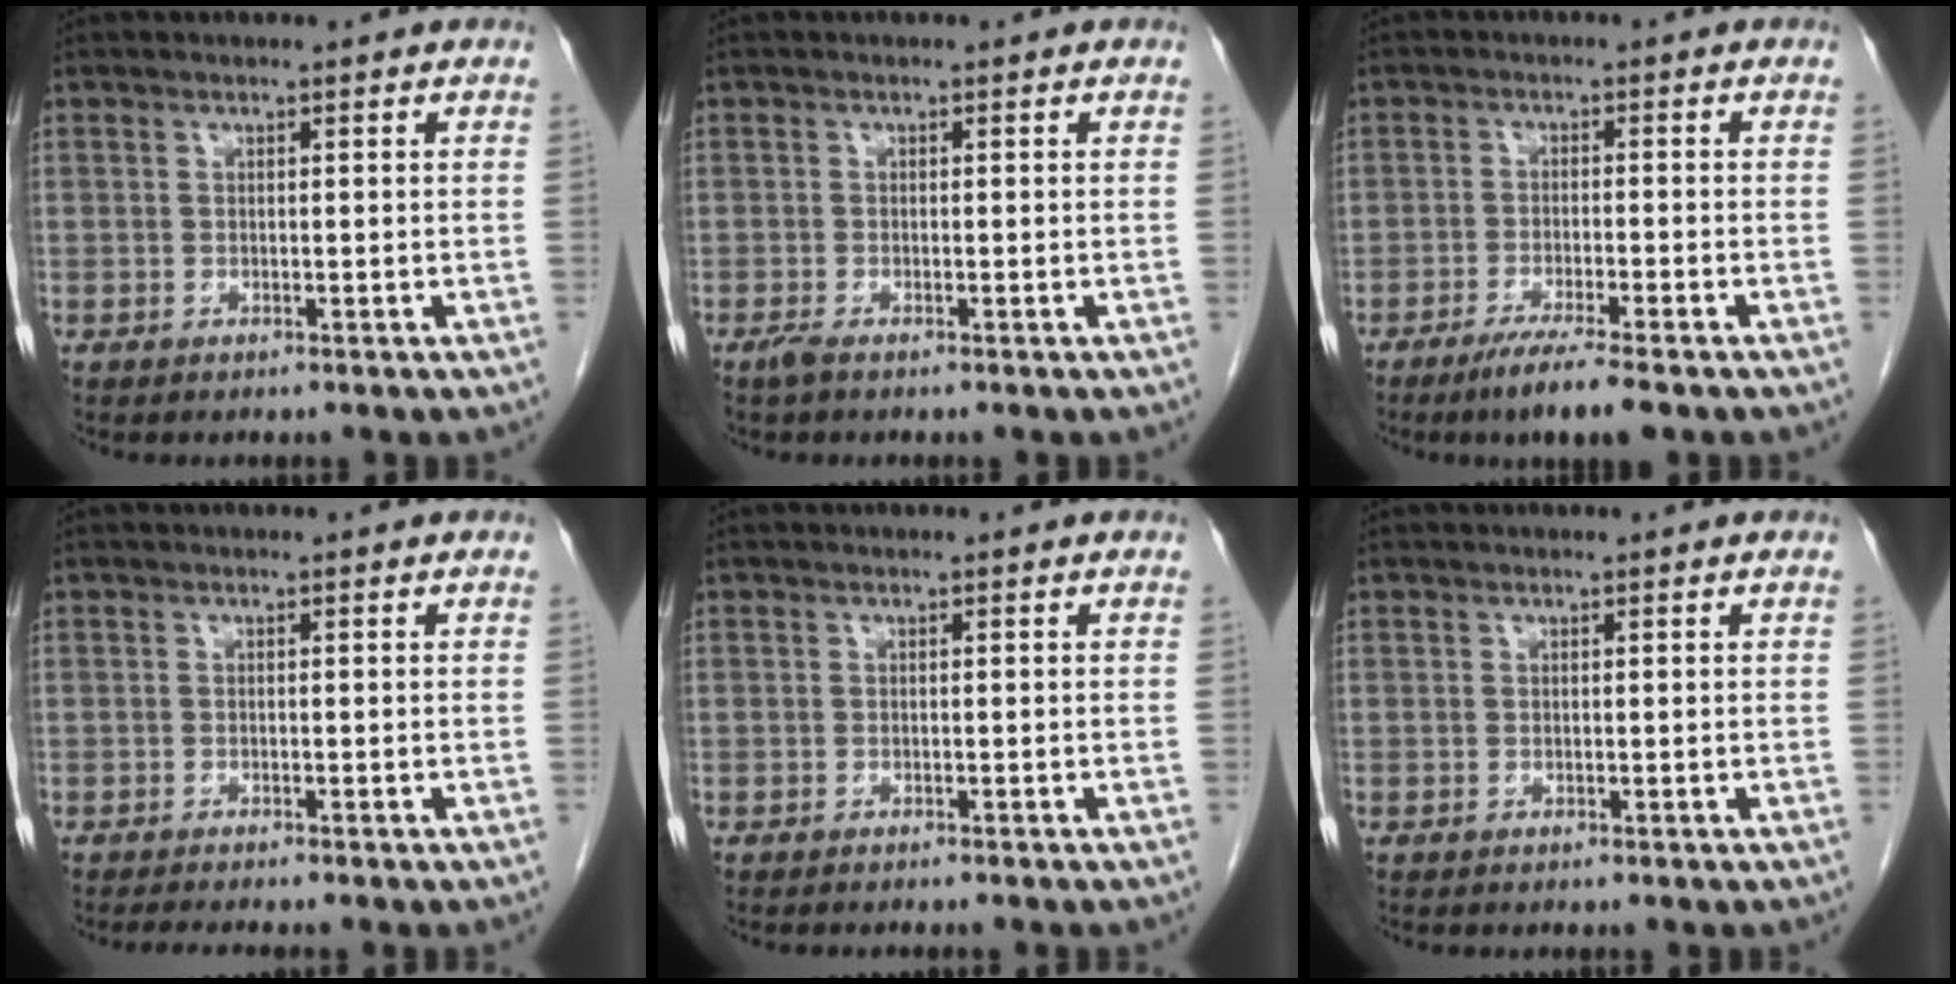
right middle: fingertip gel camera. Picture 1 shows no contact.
{"total": 1.1, "force": [-0.8, 0.0, 0.7], "torque": [-0.023, -0.005, -0.018]}
{"total": 5.8, "force": [-4.2, 0.2, 4.1], "torque": [-0.070, -0.014, -0.071]}
{"total": 2.6, "force": [-2.3, -0.3, 1.2], "torque": [-0.017, -0.005, -0.035]}
{"total": 1.9, "force": [-1.7, -0.1, 0.8], "torque": [-0.010, 0.001, -0.021]}
{"total": 0.0}